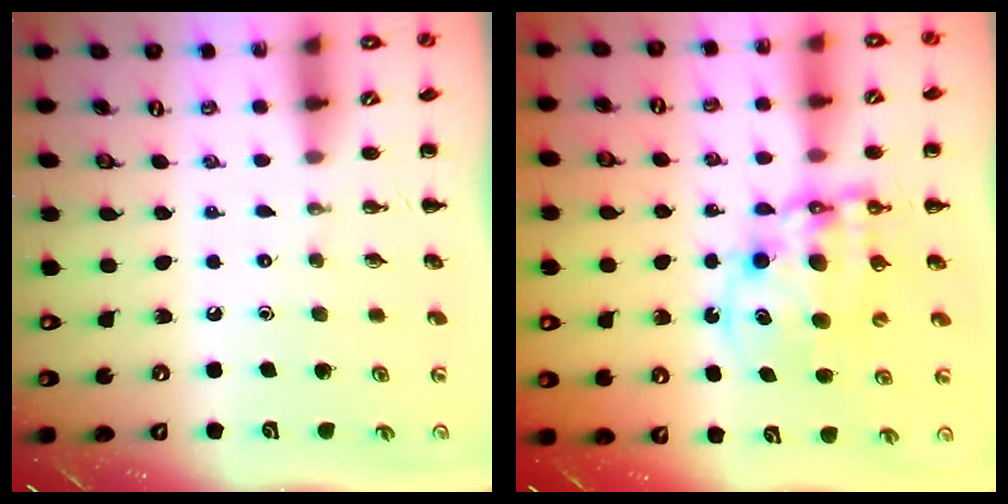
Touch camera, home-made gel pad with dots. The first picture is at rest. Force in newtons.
{"total": 11.4, "press": 11.1, "slide": 2.8}